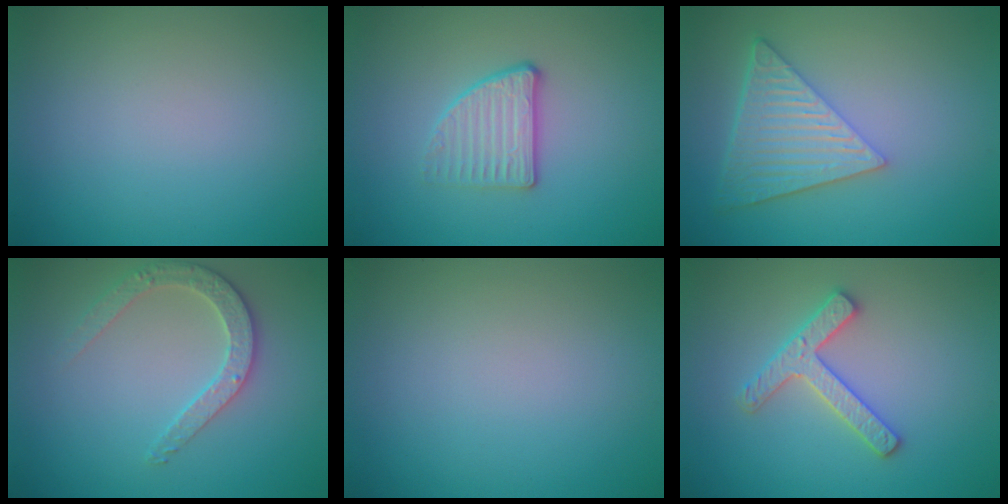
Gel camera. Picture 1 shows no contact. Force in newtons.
{"total": 2.9, "press": 2.5, "slide": 1.4}
{"total": 6.2, "press": 4.5, "slide": 4.3}
{"total": 2.7, "press": 2.7, "slide": 0.3}
{"total": 0.0}
{"total": 2.9, "press": 2.8, "slide": 0.6}